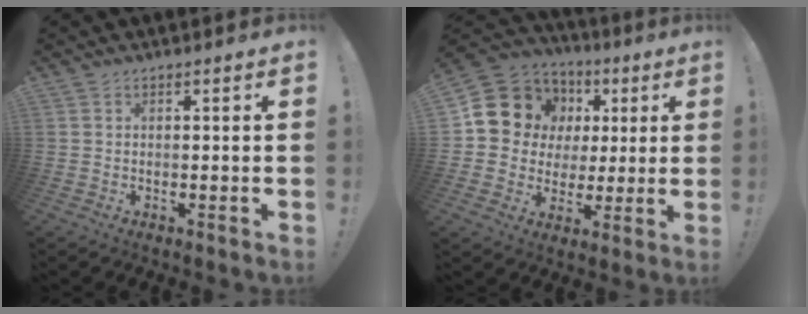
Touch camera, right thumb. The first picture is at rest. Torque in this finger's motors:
{"motor_torque": [0.31, 0.32, 0.44, -0.37, 0.24]}